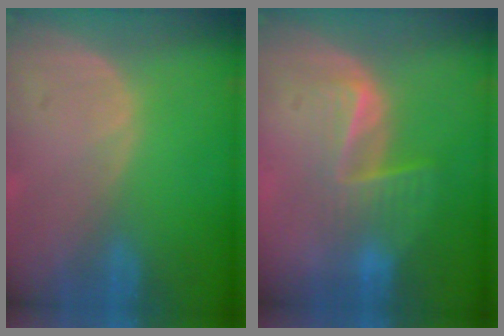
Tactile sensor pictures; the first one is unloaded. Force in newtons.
{"total": 6.7, "press": 5.5, "slide": 3.8}